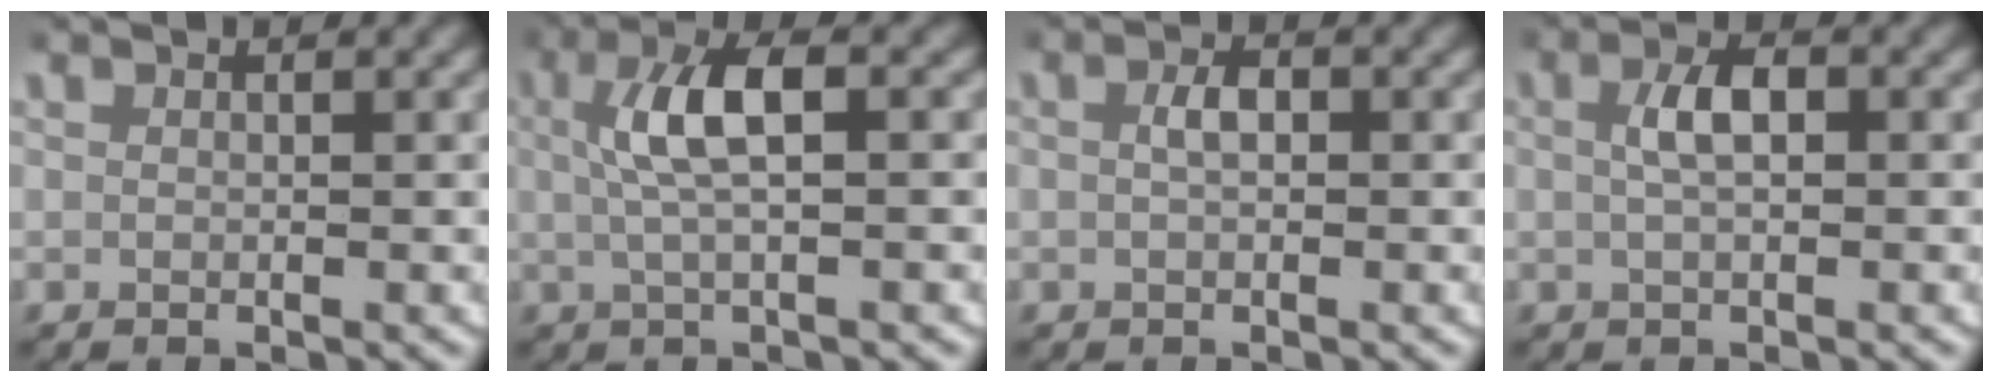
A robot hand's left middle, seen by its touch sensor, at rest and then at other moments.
{"total": 4.5, "force": [0.4, 1.1, 4.3], "torque": [-0.085, 0.013, 0.003]}
{"total": 1.6, "force": [-0.1, 0.8, 1.4], "torque": [-0.027, 0.002, -0.002]}
{"total": 2.7, "force": [0.2, 1.1, 2.4], "torque": [-0.045, 0.007, 0.000]}